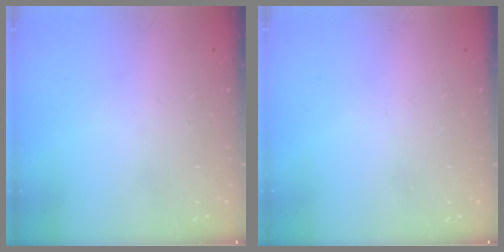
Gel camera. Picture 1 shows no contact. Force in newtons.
{"total": 0.0}